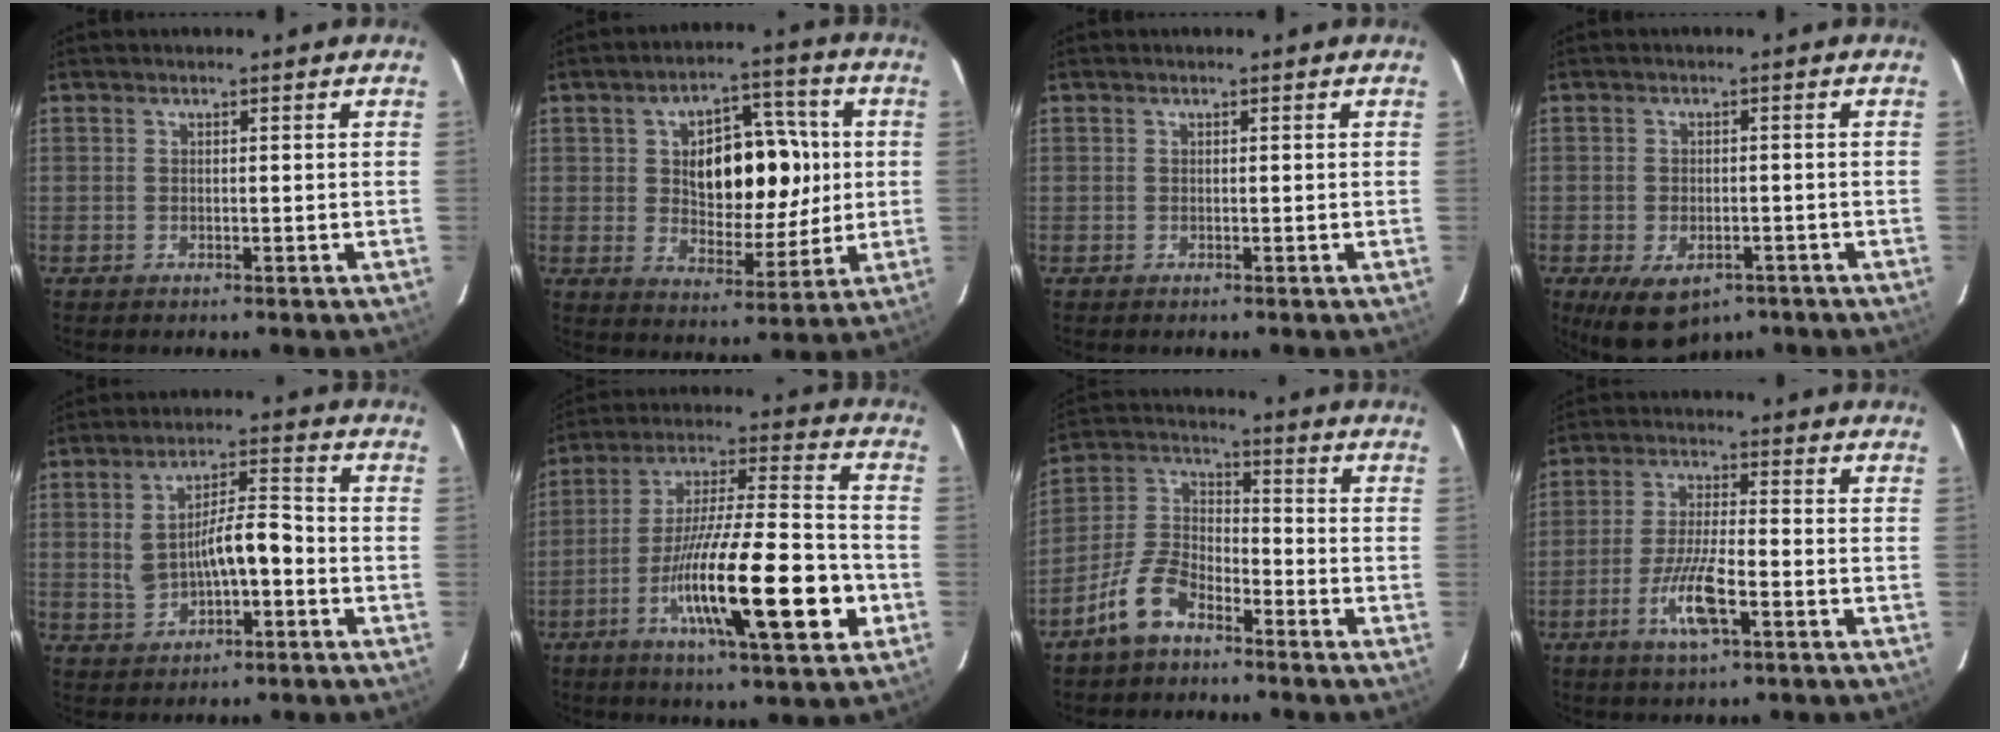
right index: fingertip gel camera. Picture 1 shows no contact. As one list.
[{"total": 13.9, "force": [2.1, 7.2, 11.7], "torque": [-0.176, 0.027, 0.040]}, {"total": 0.0}, {"total": 8.4, "force": [-5.3, 4.6, 4.6], "torque": [-0.075, -0.007, -0.074]}, {"total": 8.4, "force": [-0.9, 3.0, 7.9], "torque": [-0.146, 0.022, -0.011]}, {"total": 20.7, "force": [-7.2, 2.4, 19.3], "torque": [-0.319, -0.010, -0.115]}, {"total": 8.8, "force": [-6.1, 4.2, 4.8], "torque": [-0.114, 0.011, -0.127]}, {"total": 8.2, "force": [-3.5, 1.3, 7.3], "torque": [-0.146, -0.008, -0.062]}]